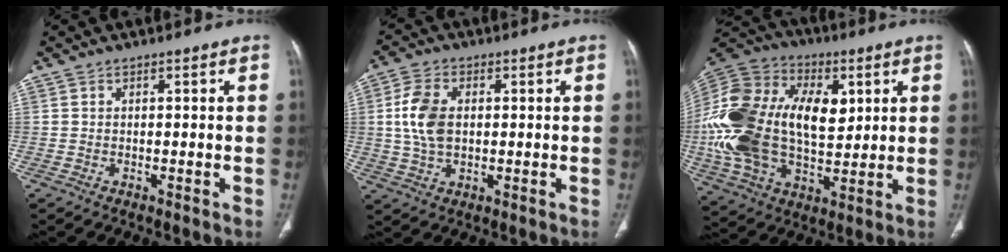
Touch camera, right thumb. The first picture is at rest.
{"total": 8.5, "force": [0.9, 5.4, 6.6], "torque": [-0.134, 0.005, 0.020]}
{"total": 29.5, "force": [3.8, 18.3, 22.8], "torque": [-0.475, 0.018, 0.077]}